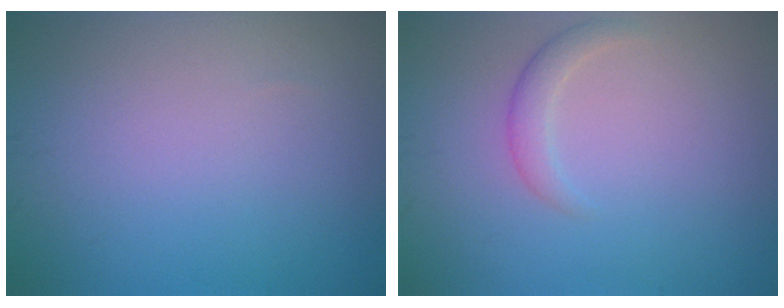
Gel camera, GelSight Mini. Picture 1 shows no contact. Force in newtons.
{"total": 1.6, "press": 1.6, "slide": 0.1}